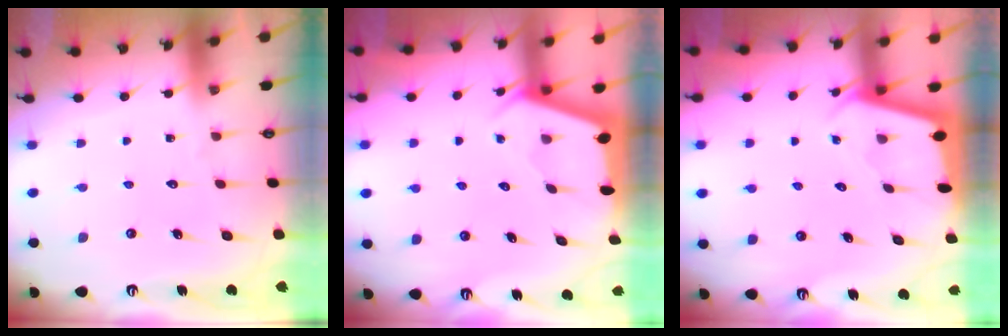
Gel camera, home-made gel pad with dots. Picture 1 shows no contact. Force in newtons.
{"total": 2.3, "press": 2.3, "slide": 0.3}
{"total": 2.2, "press": 2.2, "slide": 0.1}